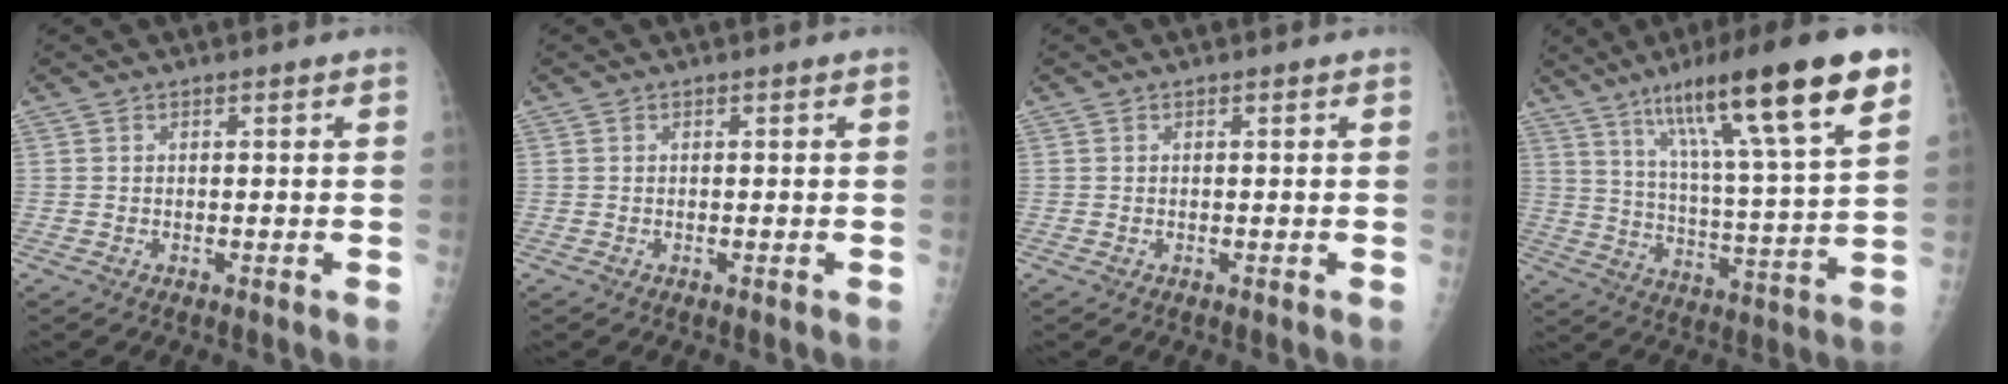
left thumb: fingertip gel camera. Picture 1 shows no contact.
{"total": 0.0}
{"total": 0.0}
{"total": 23.7, "force": [13.6, 3.1, 19.1], "torque": [-0.294, -0.033, 0.219]}